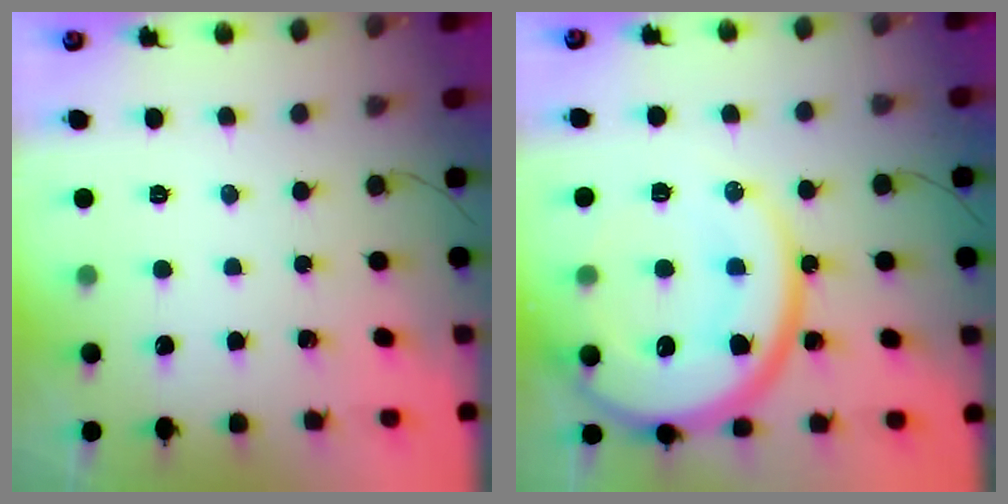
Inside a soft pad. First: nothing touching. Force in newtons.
{"total": 24.3, "press": 24.2, "slide": 2.4}